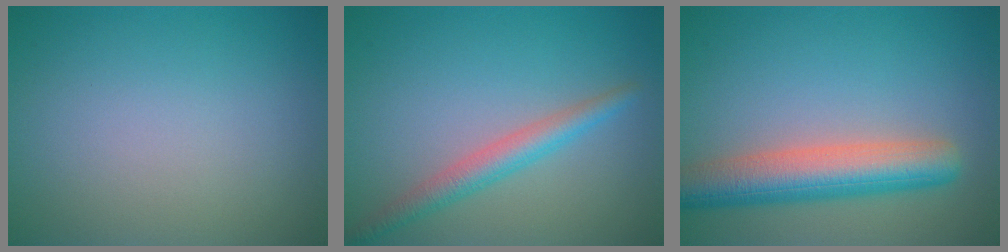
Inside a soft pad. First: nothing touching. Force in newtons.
{"total": 2.9, "press": 2.9, "slide": 0.2}
{"total": 6.6, "press": 6.6, "slide": 0.3}